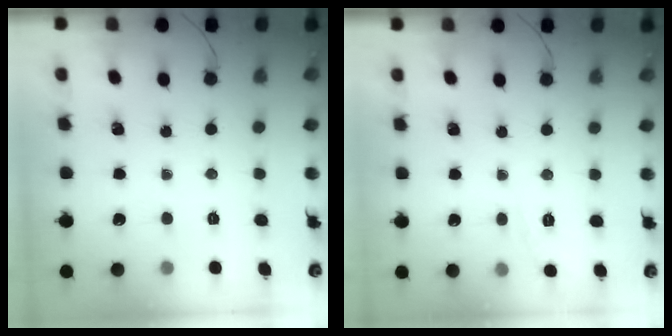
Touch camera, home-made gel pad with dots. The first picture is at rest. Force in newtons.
{"total": 9.0, "press": 8.9, "slide": 1.6}